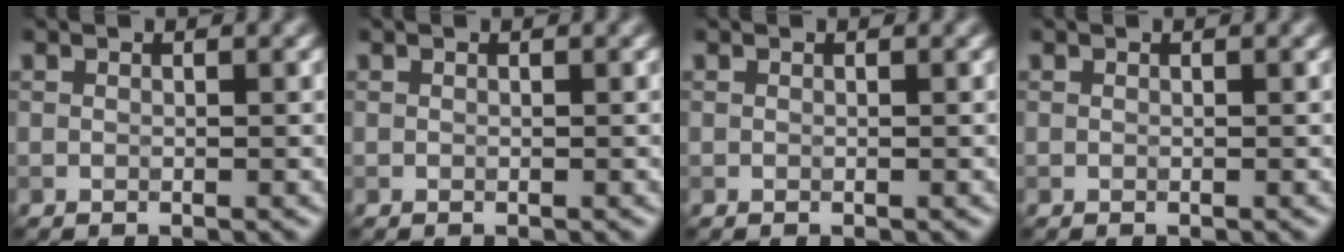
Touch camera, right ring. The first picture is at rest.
{"total": 0.0}
{"total": 0.0}
{"total": 0.0}